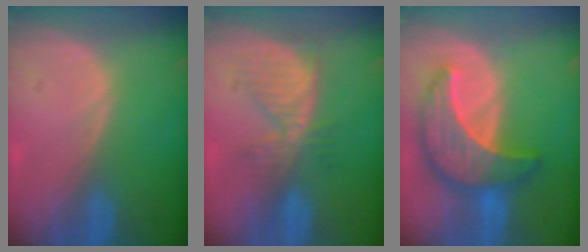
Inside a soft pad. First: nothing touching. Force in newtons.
{"total": 6.0, "press": 5.9, "slide": 1.1}
{"total": 9.8, "press": 9.8, "slide": 0.8}